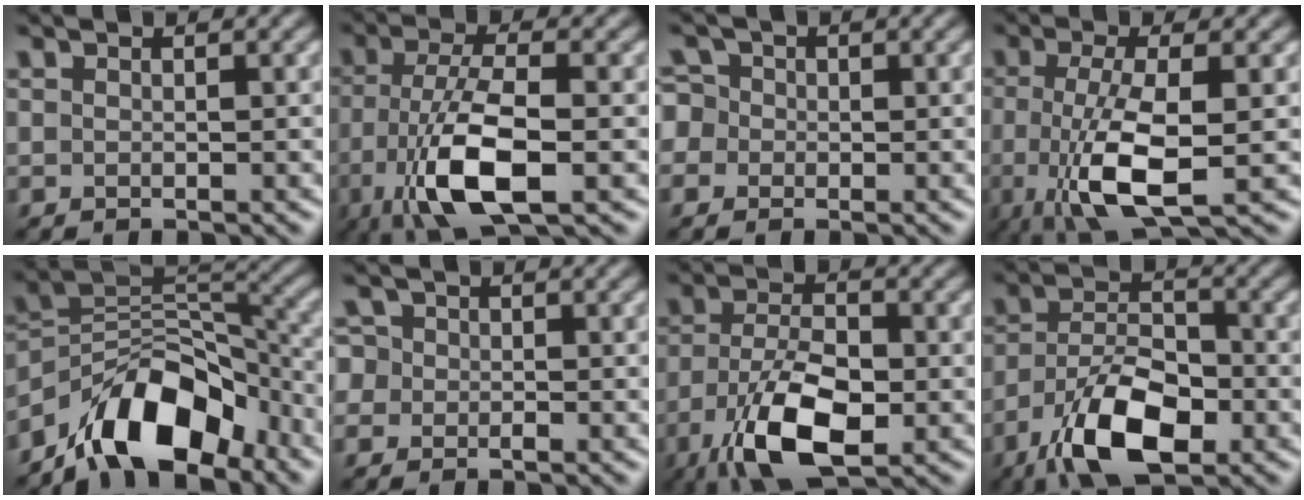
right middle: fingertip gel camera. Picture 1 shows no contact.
{"total": 8.2, "force": [-3.0, 2.9, 7.0], "torque": [-0.149, -0.001, -0.061]}
{"total": 4.0, "force": [-0.2, 3.6, 1.6], "torque": [-0.030, 0.026, -0.033]}
{"total": 7.1, "force": [-1.8, 2.1, 6.5], "torque": [-0.136, -0.008, -0.033]}
{"total": 10.7, "force": [-7.4, 4.8, 5.9], "torque": [-0.086, 0.011, -0.146]}
{"total": 2.4, "force": [-0.5, 2.1, 1.0], "torque": [-0.008, 0.007, -0.024]}
{"total": 9.0, "force": [-4.2, 4.1, 6.8], "torque": [-0.145, -0.010, -0.079]}
{"total": 9.2, "force": [-5.2, 4.1, 6.4], "torque": [-0.120, 0.000, -0.098]}